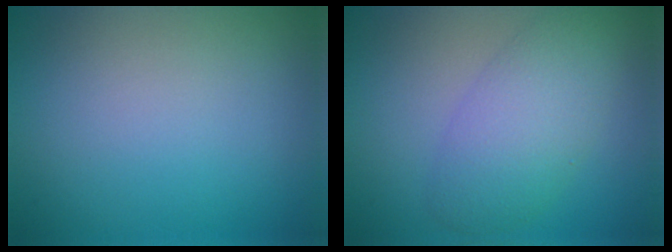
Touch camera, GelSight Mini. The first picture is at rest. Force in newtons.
{"total": 5.0, "press": 5.0, "slide": 0.2}